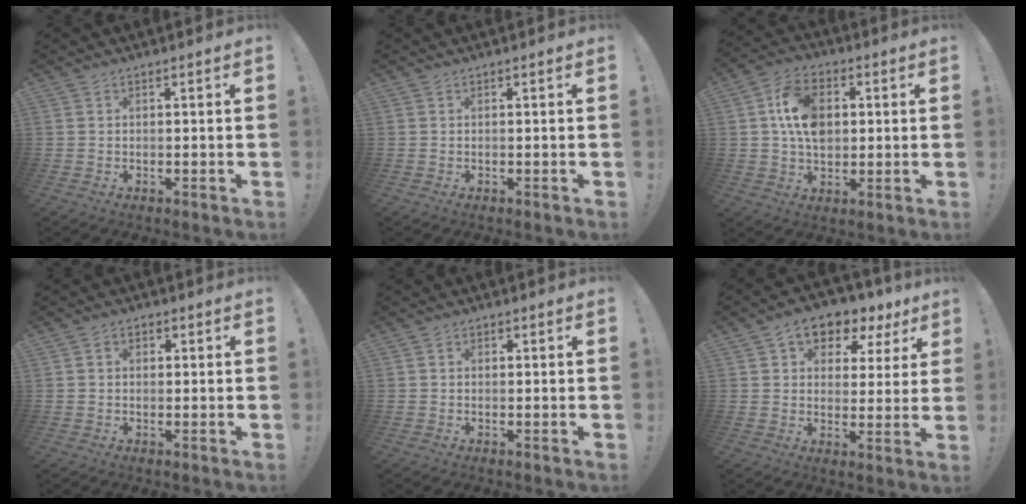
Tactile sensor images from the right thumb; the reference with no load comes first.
{"total": 0.0}
{"total": 13.4, "force": [2.6, 9.7, 8.9], "torque": [-0.143, 0.006, 0.050]}
{"total": 2.0, "force": [0.2, 1.7, 1.1], "torque": [-0.013, 0.004, 0.002]}
{"total": 0.9, "force": [0.0, 0.8, 0.4], "torque": [0.000, 0.000, -0.002]}
{"total": 9.2, "force": [5.2, 6.1, 4.5], "torque": [-0.052, -0.035, 0.097]}